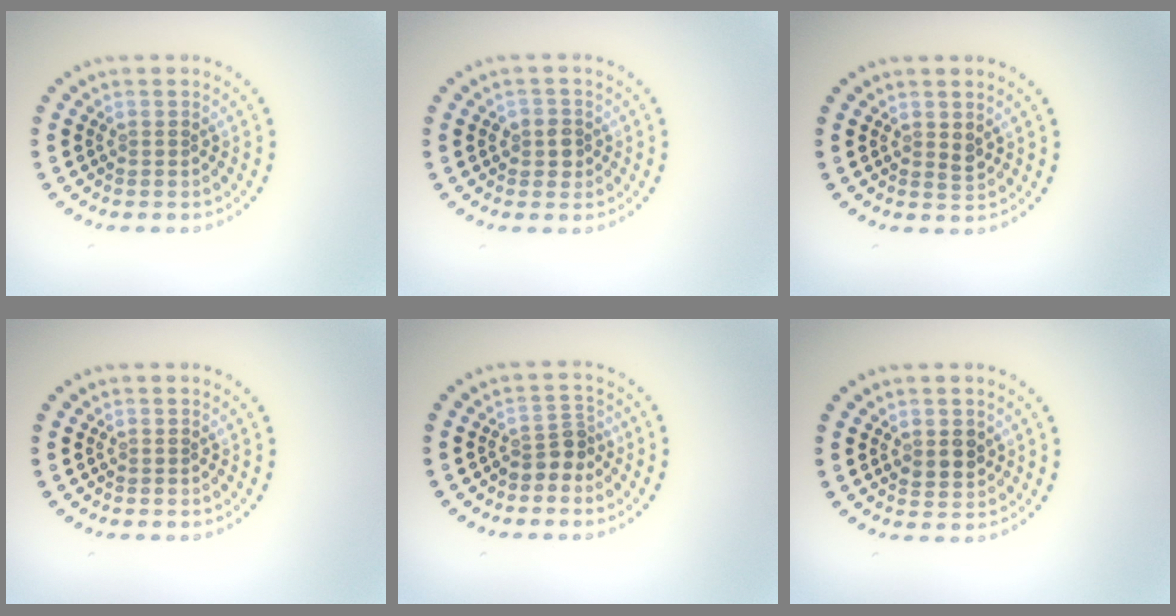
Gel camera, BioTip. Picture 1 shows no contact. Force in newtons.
{"total": 1.7, "press": 1.6, "slide": 0.7}
{"total": 1.0, "press": 0.9, "slide": 0.4}
{"total": 0.0}
{"total": 2.2, "press": 1.7, "slide": 1.4}
{"total": 1.9, "press": 1.8, "slide": 0.6}